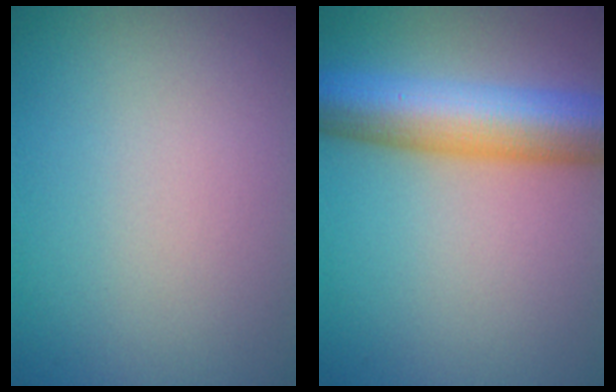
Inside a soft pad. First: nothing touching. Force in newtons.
{"total": 9.3, "press": 9.3, "slide": 0.2}